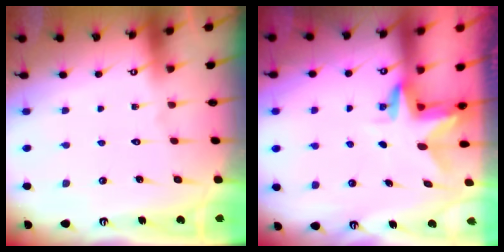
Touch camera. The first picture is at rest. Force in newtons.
{"total": 3.0, "press": 3.0, "slide": 0.3}